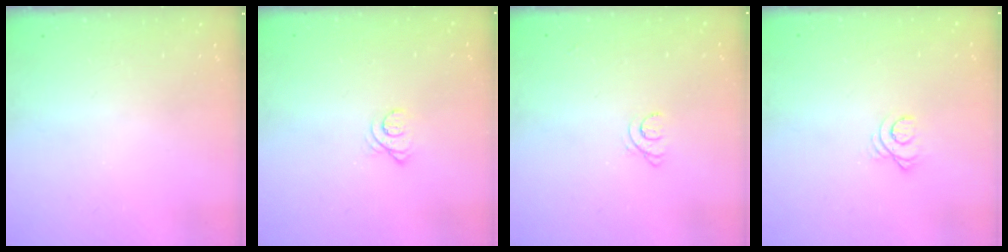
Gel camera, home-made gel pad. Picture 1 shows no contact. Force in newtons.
{"total": 3.3, "press": 3.2, "slide": 0.6}
{"total": 4.1, "press": 4.1, "slide": 0.4}
{"total": 2.9, "press": 2.9, "slide": 0.4}